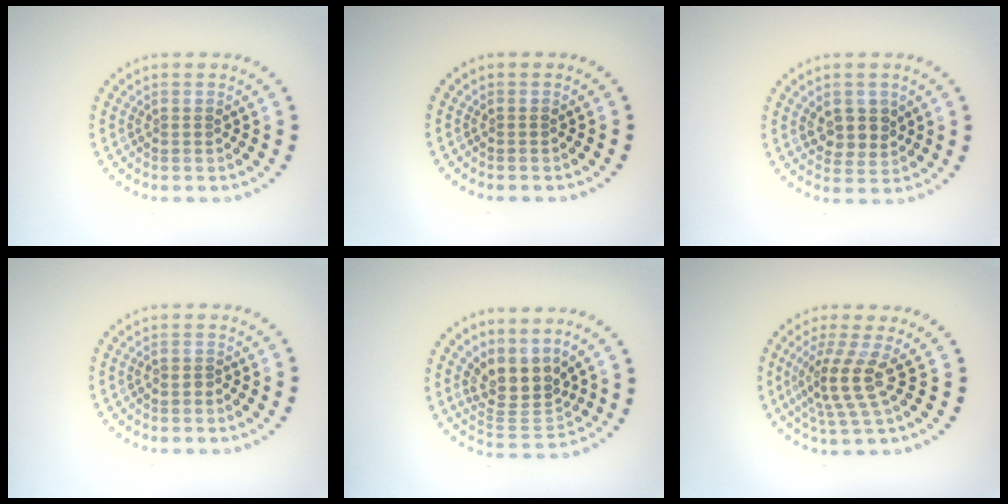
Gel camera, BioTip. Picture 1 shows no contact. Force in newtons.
{"total": 0.0}
{"total": 2.9, "press": 2.7, "slide": 0.9}
{"total": 0.6, "press": 0.3, "slide": 0.5}
{"total": 3.8, "press": 2.9, "slide": 2.5}
{"total": 3.8, "press": 2.7, "slide": 2.7}